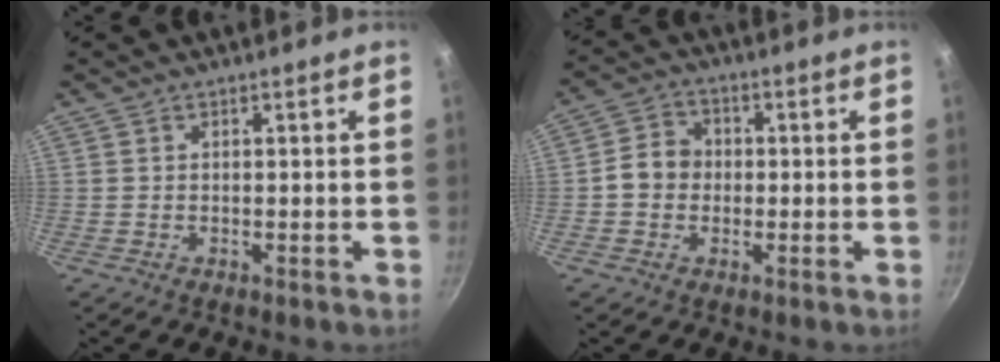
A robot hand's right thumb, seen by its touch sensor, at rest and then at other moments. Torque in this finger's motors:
{"motor_torque": [0.22, 0.69, 0.36, -0.69, 0.01]}